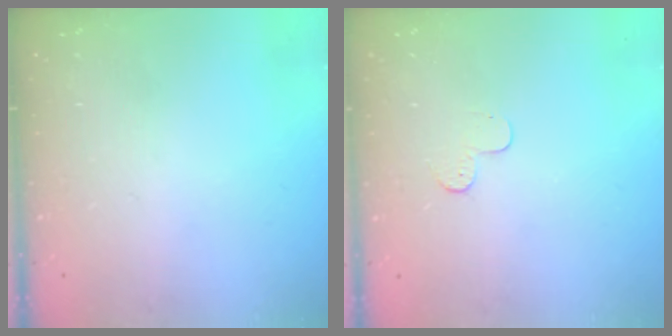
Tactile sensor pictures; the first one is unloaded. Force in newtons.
{"total": 3.9, "press": 3.9, "slide": 0.4}